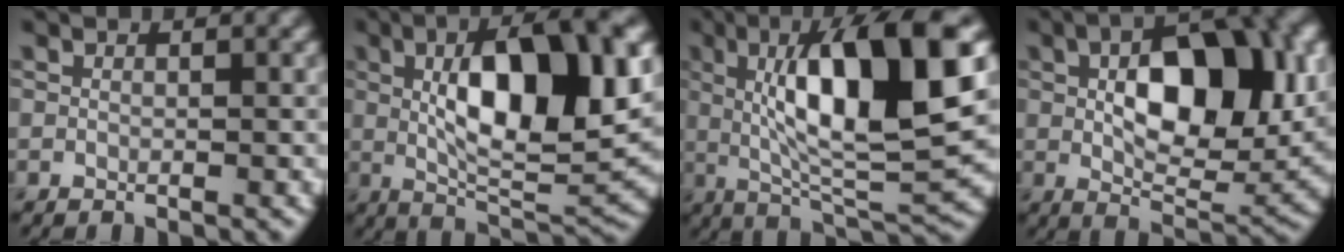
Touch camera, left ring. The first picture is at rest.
{"total": 12.7, "force": [2.3, 4.4, 11.7], "torque": [-0.179, 0.011, 0.034]}
{"total": 12.6, "force": [2.7, 2.8, 12.0], "torque": [-0.180, 0.005, 0.046]}
{"total": 11.6, "force": [2.0, 5.8, 9.8], "torque": [-0.139, 0.013, 0.031]}